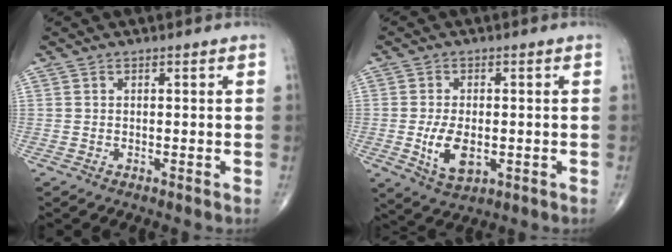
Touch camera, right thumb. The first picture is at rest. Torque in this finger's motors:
{"motor_torque": [0.01, 0.18, 0.72, 0.04, 0.24]}